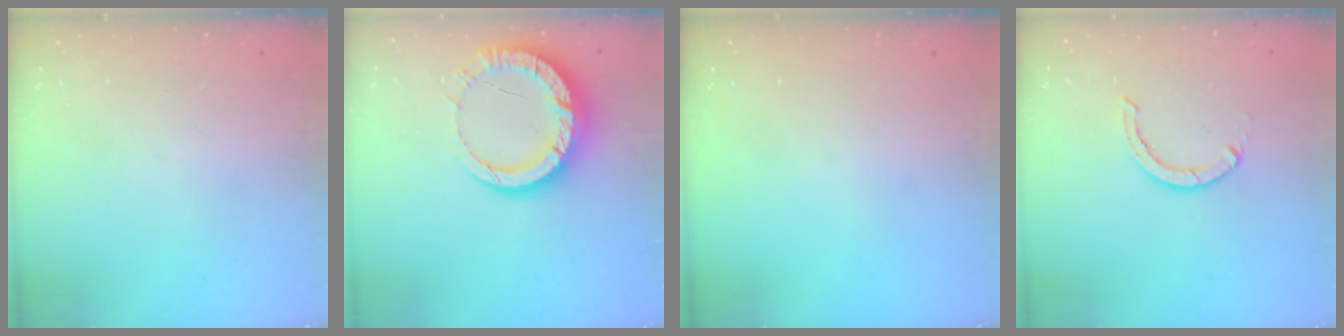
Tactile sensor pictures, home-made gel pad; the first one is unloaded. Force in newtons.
{"total": 13.4, "press": 13.3, "slide": 1.1}
{"total": 0.0}
{"total": 2.9, "press": 2.9, "slide": 0.1}